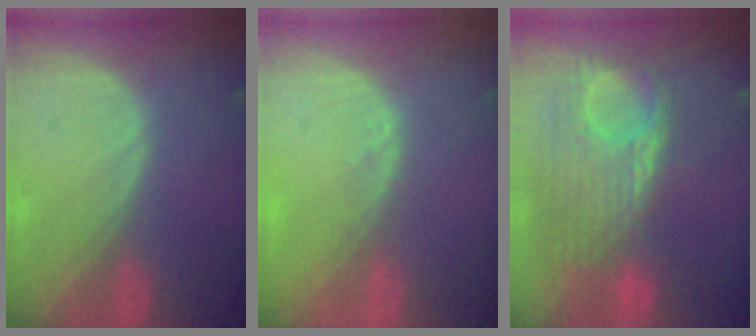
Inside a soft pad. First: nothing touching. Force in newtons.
{"total": 1.3, "press": 1.2, "slide": 0.6}
{"total": 12.4, "press": 10.5, "slide": 6.5}